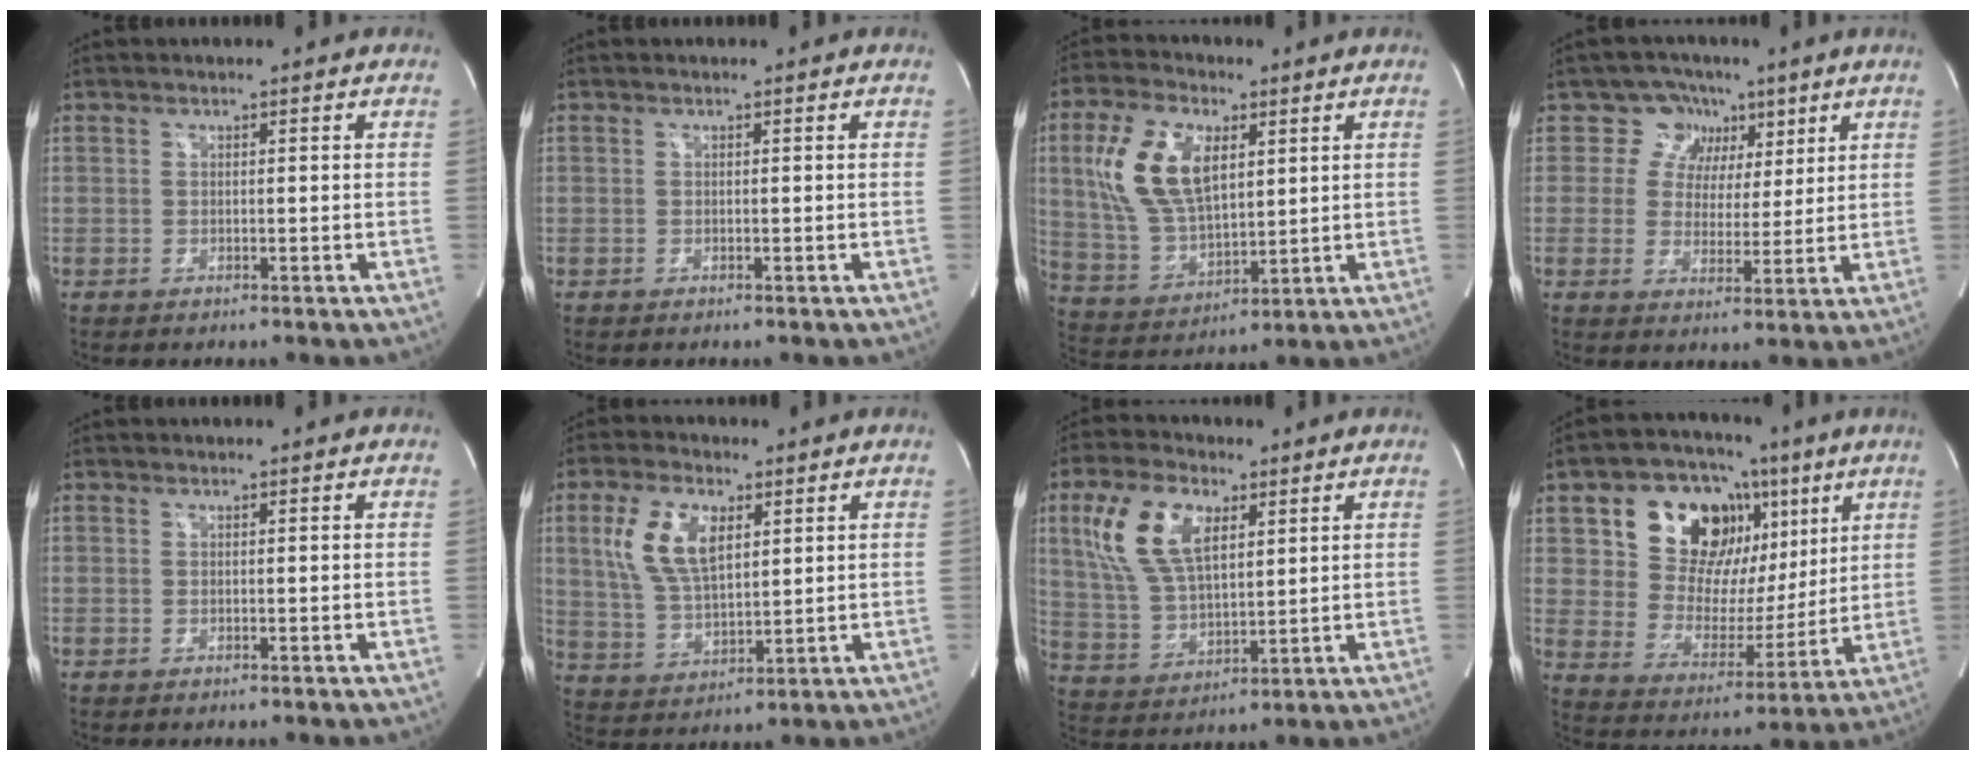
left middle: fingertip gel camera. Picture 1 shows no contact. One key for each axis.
{"total": 0.0}
{"total": 14.0, "fx": 4.3, "fy": 7.0, "fz": 11.4, "tx": -0.246, "ty": 0.017, "tz": 0.088}
{"total": 7.1, "fx": 3.4, "fy": 6.2, "fz": 0.7, "tx": 0.007, "ty": 0.019, "tz": 0.051}
{"total": 1.9, "fx": -0.8, "fy": -1.4, "fz": -0.9, "tx": 0.018, "ty": -0.013, "tz": -0.013}
{"total": 10.2, "fx": 3.6, "fy": 4.7, "fz": 8.3, "tx": -0.181, "ty": 0.012, "tz": 0.075}
{"total": 12.7, "fx": 5.1, "fy": 6.0, "fz": 10.0, "tx": -0.219, "ty": 0.021, "tz": 0.103}
{"total": 17.0, "fx": 8.0, "fy": 11.2, "fz": 10.0, "tx": -0.147, "ty": 0.034, "tz": 0.143}